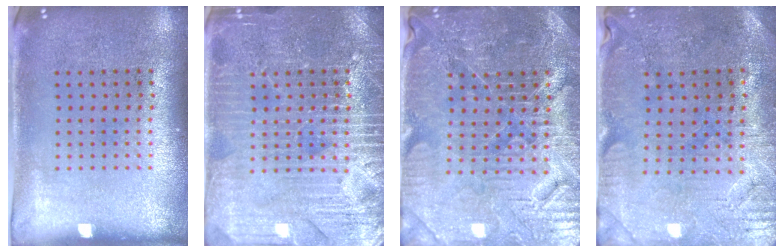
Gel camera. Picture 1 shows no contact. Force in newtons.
{"total": 4.0, "press": 4.0, "slide": 0.5}
{"total": 4.6, "press": 4.4, "slide": 1.3}
{"total": 0.6, "press": 0.5, "slide": 0.3}